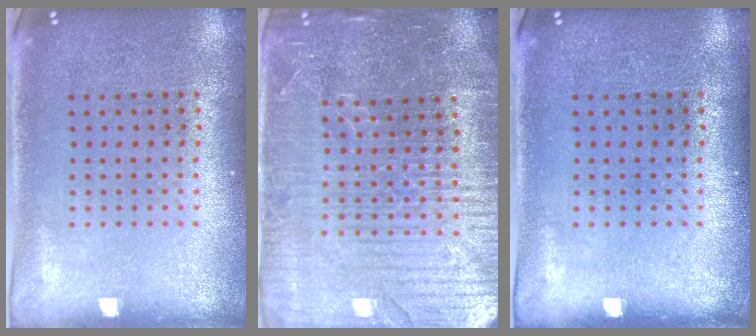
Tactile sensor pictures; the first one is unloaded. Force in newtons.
{"total": 4.9, "press": 4.4, "slide": 2.0}
{"total": 0.0}